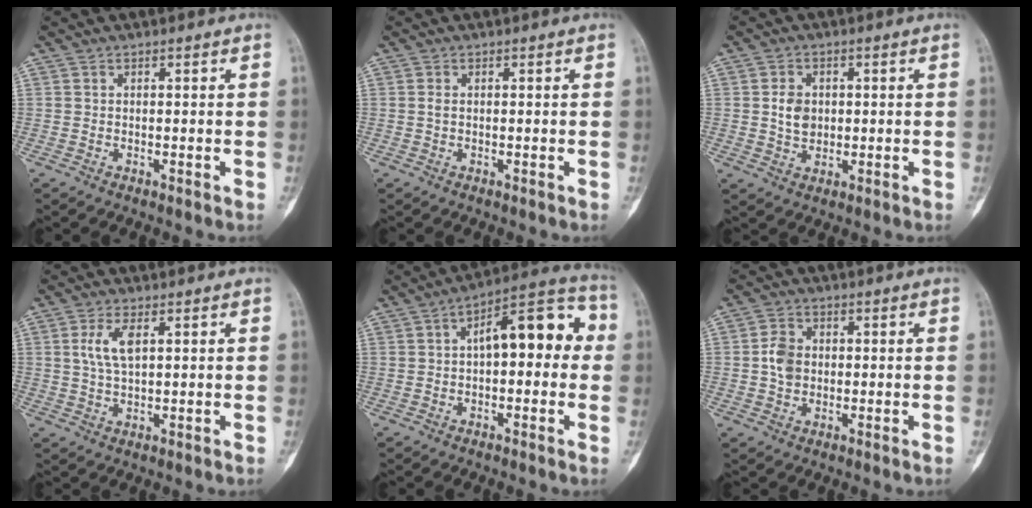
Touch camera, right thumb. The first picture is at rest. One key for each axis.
{"total": 0.8, "fx": 0.1, "fy": 0.4, "fz": 0.7, "tx": -0.018, "ty": 0.000, "tz": 0.001}
{"total": 4.5, "fx": 0.5, "fy": 3.5, "fz": 2.8, "tx": -0.032, "ty": -0.003, "tz": 0.010}
{"total": 5.1, "fx": 1.5, "fy": 2.1, "fz": 4.4, "tx": -0.093, "ty": 0.000, "tz": 0.031}
{"total": 13.9, "fx": 1.4, "fy": 6.5, "fz": 12.2, "tx": -0.142, "ty": 0.045, "tz": 0.010}
{"total": 4.8, "fx": 0.1, "fy": 3.7, "fz": 3.0, "tx": -0.048, "ty": 0.005, "tz": -0.003}